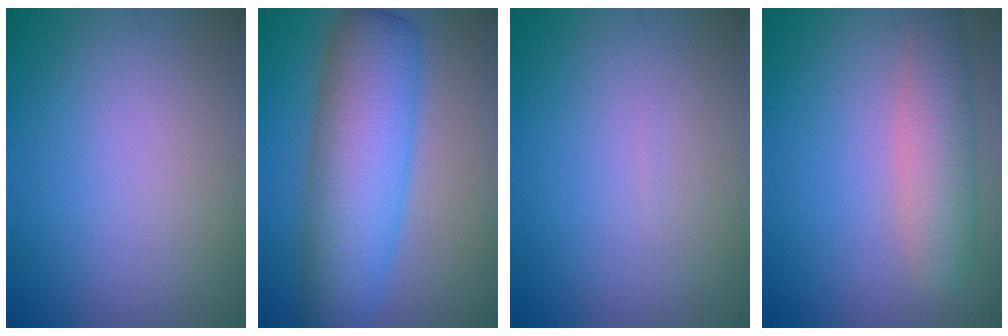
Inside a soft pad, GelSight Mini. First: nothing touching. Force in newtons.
{"total": 8.8, "press": 8.8, "slide": 0.0}
{"total": 0.0}
{"total": 4.1, "press": 4.1, "slide": 0.1}